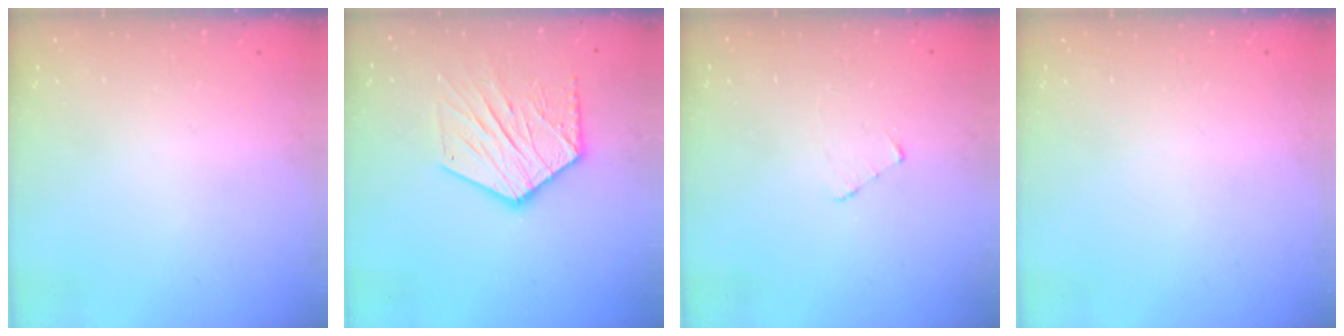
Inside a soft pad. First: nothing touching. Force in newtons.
{"total": 16.7, "press": 16.6, "slide": 1.3}
{"total": 2.7, "press": 2.7, "slide": 0.3}
{"total": 0.0}